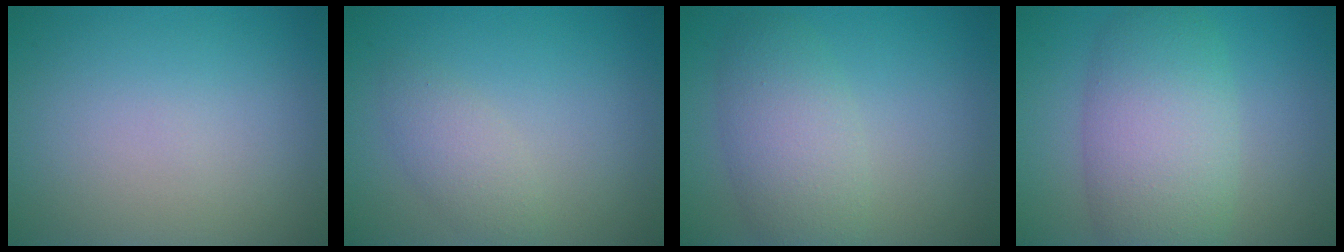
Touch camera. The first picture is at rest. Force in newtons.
{"total": 2.1, "press": 2.1, "slide": 0.1}
{"total": 4.5, "press": 4.5, "slide": 0.2}
{"total": 7.4, "press": 7.4, "slide": 0.4}